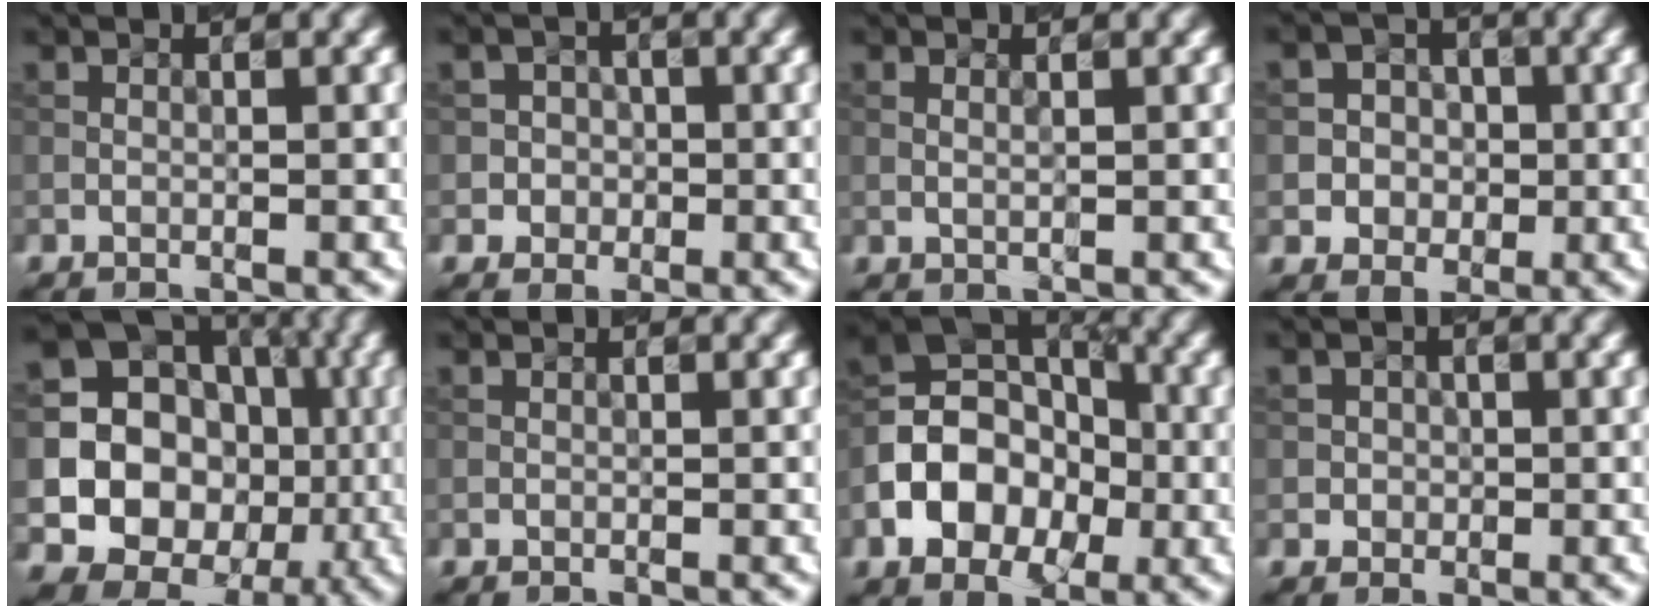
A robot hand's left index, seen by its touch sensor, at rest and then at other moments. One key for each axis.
{"total": 2.4, "fx": -0.2, "fy": 2.4, "fz": 0.2, "tx": 0.023, "ty": 0.009, "tz": -0.017}
{"total": 0.7, "fx": 0.3, "fy": 0.1, "fz": 0.6, "tx": -0.016, "ty": 0.001, "tz": 0.005}
{"total": 4.3, "fx": 0.0, "fy": 4.1, "fz": 1.1, "tx": 0.000, "ty": 0.017, "tz": -0.013}
{"total": 17.9, "fx": -0.1, "fy": 16.7, "fz": 6.5, "tx": -0.152, "ty": 0.021, "tz": -0.024}
{"total": 0.0}
{"total": 8.4, "fx": -2.0, "fy": 6.1, "fz": 5.4, "tx": -0.088, "ty": 0.009, "tz": -0.043}
{"total": 1.6, "fx": 0.2, "fy": 1.5, "fz": 0.3, "tx": 0.014, "ty": 0.000, "tz": -0.005}